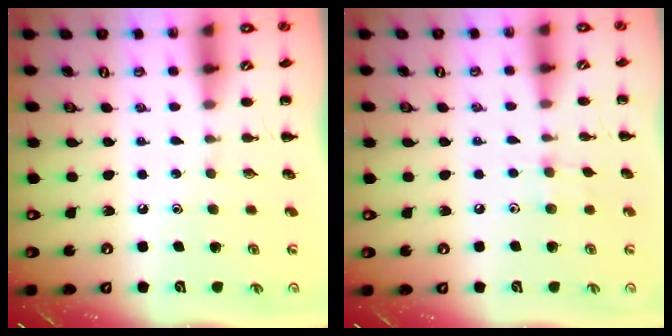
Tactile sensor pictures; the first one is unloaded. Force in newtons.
{"total": 5.2, "press": 4.9, "slide": 1.7}